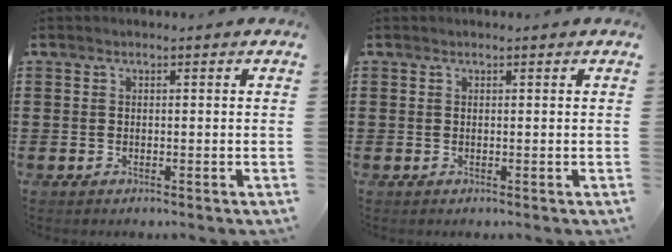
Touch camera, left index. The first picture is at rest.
{"total": 0.0}